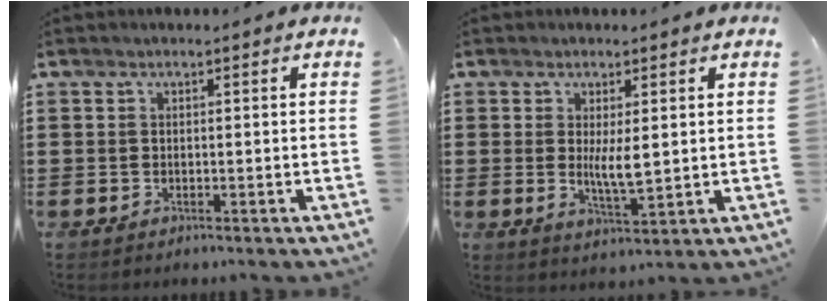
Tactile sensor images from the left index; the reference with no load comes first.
{"total": 4.9, "force": [0.7, 1.2, 4.7], "torque": [-0.080, -0.005, 0.012]}